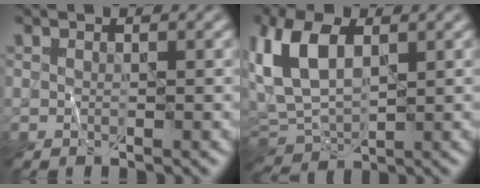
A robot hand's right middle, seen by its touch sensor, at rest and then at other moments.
{"total": 7.4, "force": [2.0, 4.4, 5.6], "torque": [-0.132, 0.010, 0.030]}